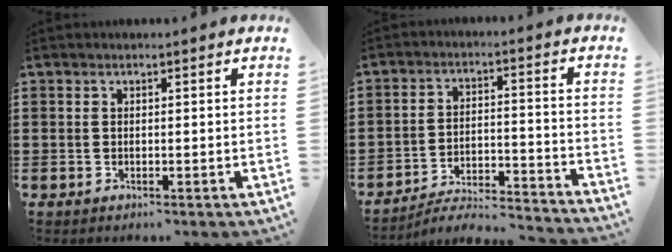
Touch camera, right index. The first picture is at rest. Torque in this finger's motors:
{"motor_torque": [-0.07, 0.55, -1.05, -0.21]}